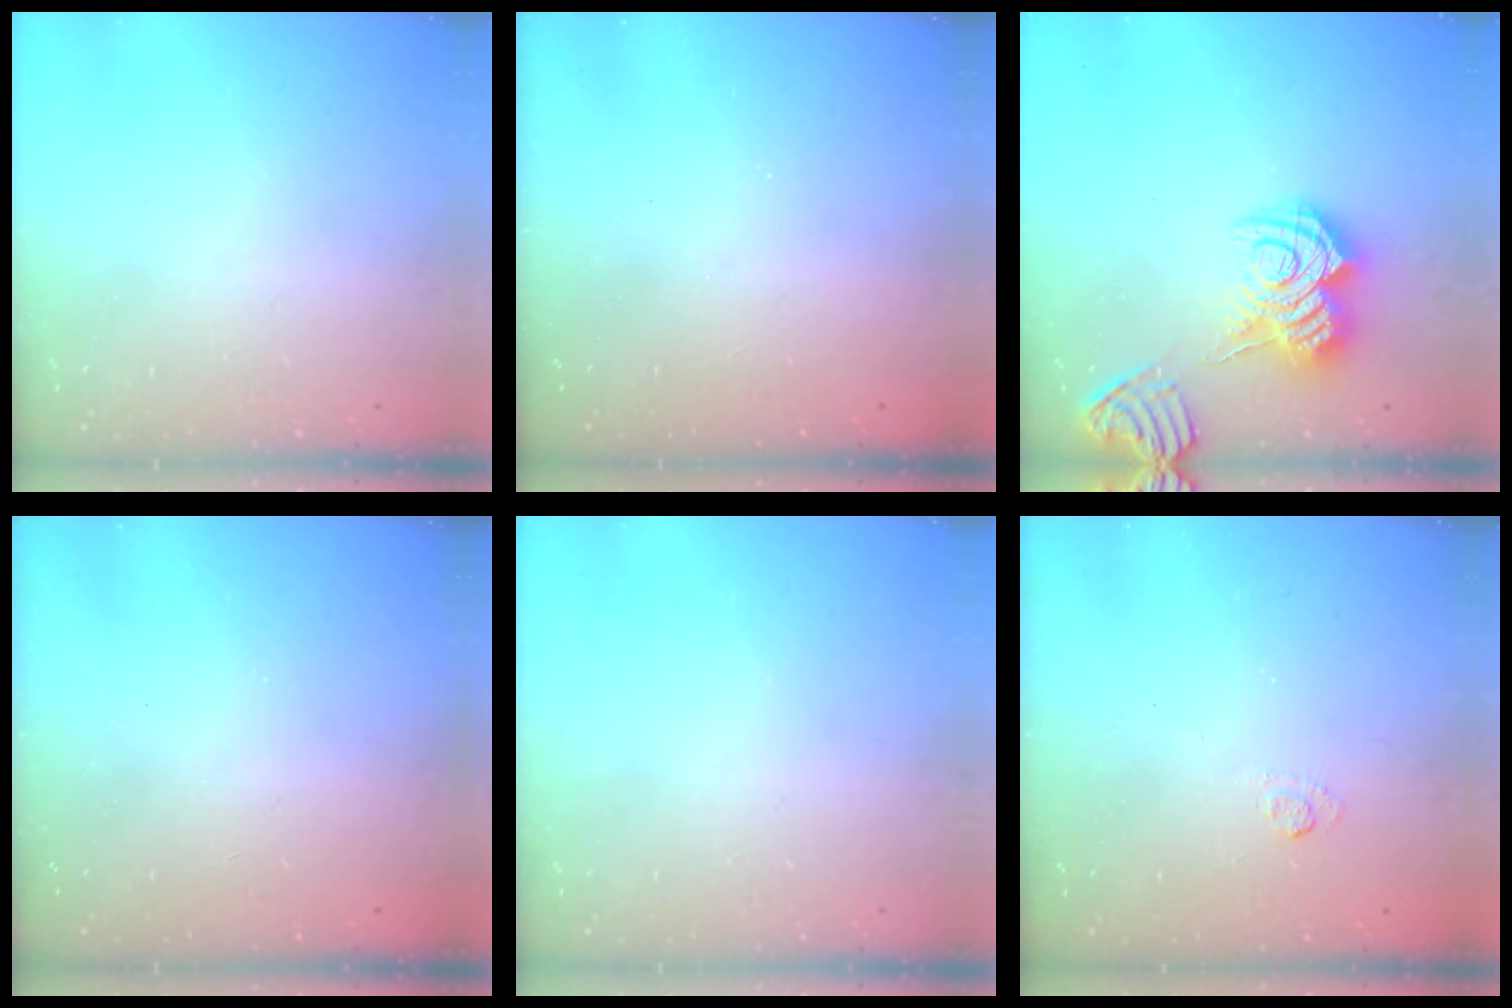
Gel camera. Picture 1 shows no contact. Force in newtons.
{"total": 2.4, "press": 2.3, "slide": 0.8}
{"total": 16.4, "press": 16.3, "slide": 1.5}
{"total": 2.3, "press": 2.2, "slide": 0.8}
{"total": 0.0}
{"total": 1.7, "press": 1.1, "slide": 1.3}